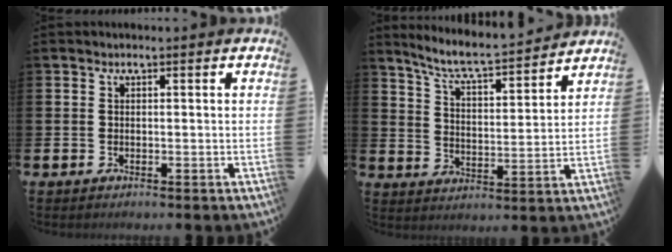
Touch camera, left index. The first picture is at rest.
{"total": 7.1, "force": [6.7, 0.4, 2.3], "torque": [-0.072, -0.049, 0.113]}